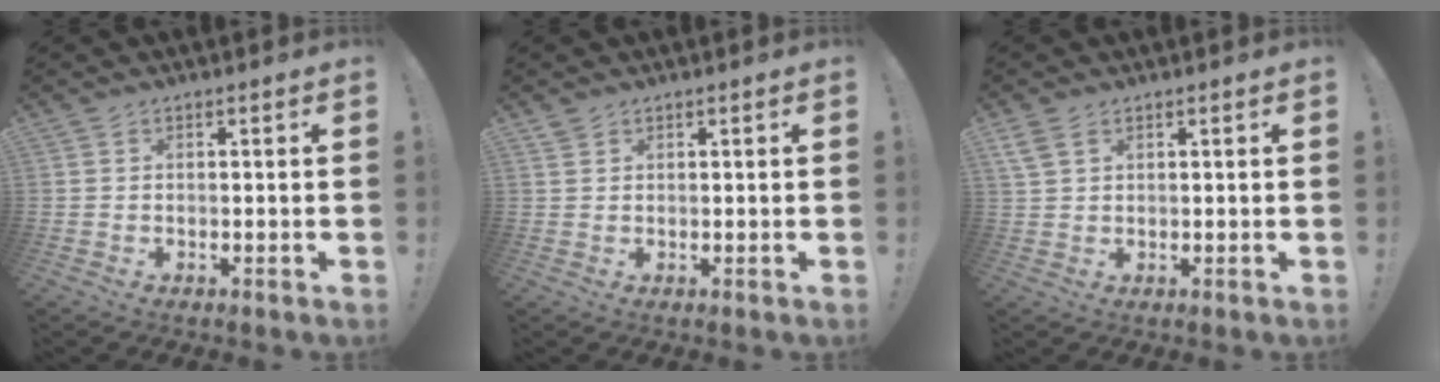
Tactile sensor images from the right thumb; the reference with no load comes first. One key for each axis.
{"total": 1.1, "fx": 0.9, "fy": 0.6, "fz": 0.2, "tx": -0.003, "ty": -0.002, "tz": 0.019}
{"total": 4.0, "fx": 2.3, "fy": 2.1, "fz": 2.5, "tx": -0.044, "ty": -0.007, "tz": 0.046}